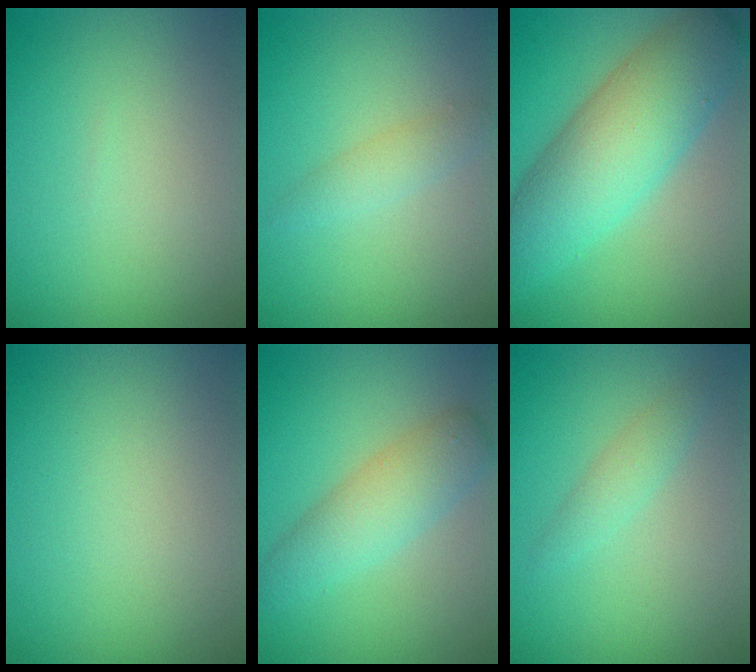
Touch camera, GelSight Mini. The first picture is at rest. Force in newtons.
{"total": 1.7, "press": 1.7, "slide": 0.1}
{"total": 8.5, "press": 8.5, "slide": 0.1}
{"total": 0.0}
{"total": 4.0, "press": 4.0, "slide": 0.1}
{"total": 1.5, "press": 1.5, "slide": 0.0}